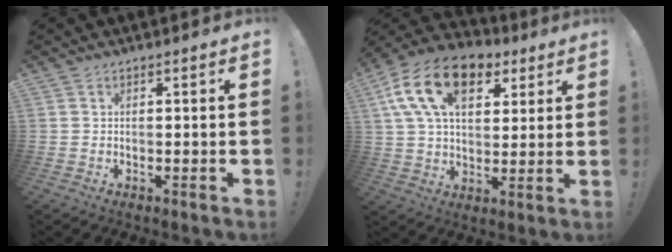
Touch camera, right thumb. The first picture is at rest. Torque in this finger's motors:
{"motor_torque": [1.83, 2.10, 1.96, 0.61, 0.59]}